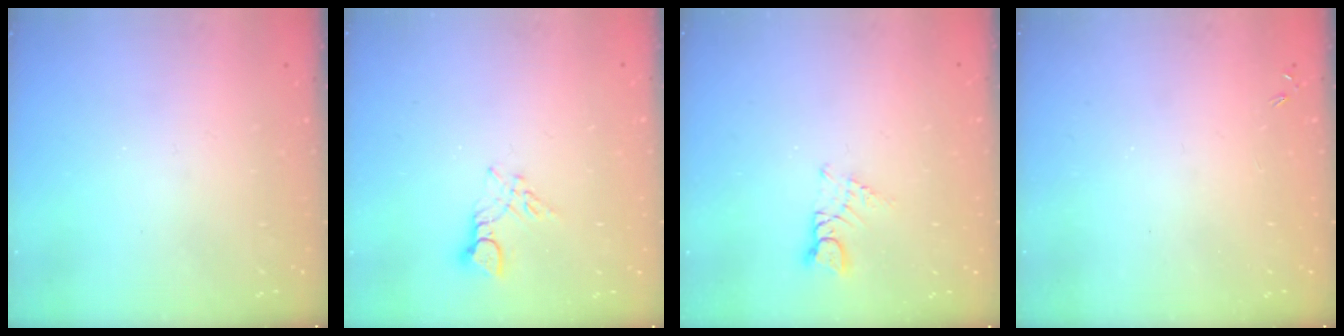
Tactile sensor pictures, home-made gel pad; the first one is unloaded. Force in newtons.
{"total": 3.7, "press": 3.7, "slide": 0.6}
{"total": 3.3, "press": 3.3, "slide": 0.2}
{"total": 0.0}